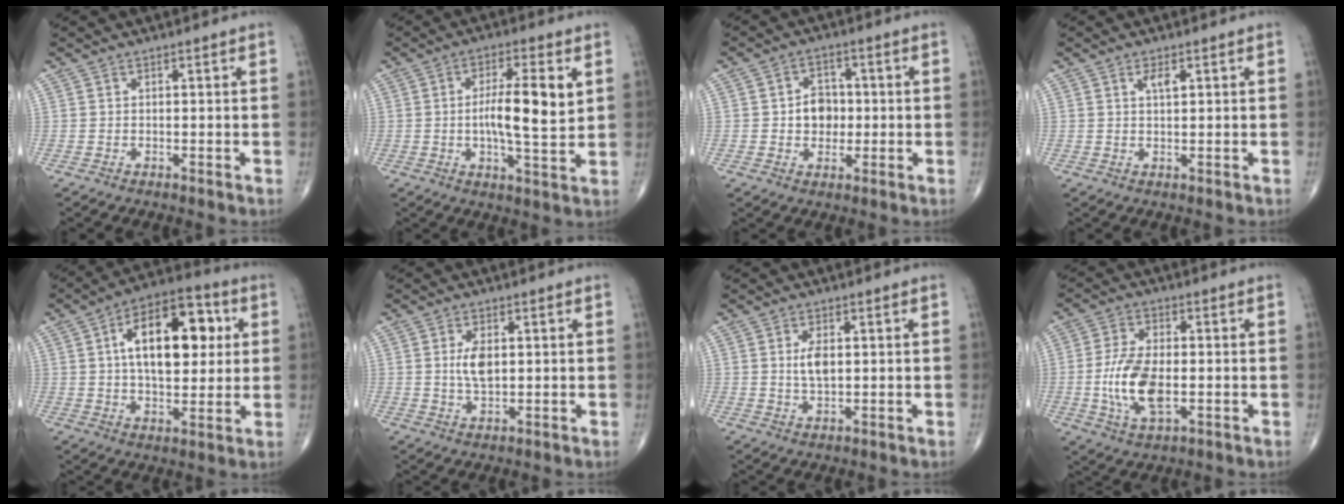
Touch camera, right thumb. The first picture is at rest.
{"total": 10.8, "force": [1.6, 2.8, 10.3], "torque": [-0.165, -0.007, 0.024]}
{"total": 6.0, "force": [-0.1, 4.8, 3.6], "torque": [-0.025, 0.011, -0.005]}
{"total": 2.2, "force": [0.9, 0.8, 1.9], "torque": [-0.030, -0.004, 0.016]}
{"total": 18.5, "force": [4.1, 9.6, 15.3], "torque": [-0.208, 0.010, 0.057]}
{"total": 4.9, "force": [0.7, 2.4, 4.1], "torque": [-0.077, -0.008, 0.014]}
{"total": 4.1, "force": [0.7, 2.0, 3.5], "torque": [-0.065, -0.007, 0.013]}
{"total": 11.0, "force": [-1.6, 5.3, 9.5], "torque": [-0.189, 0.001, -0.029]}